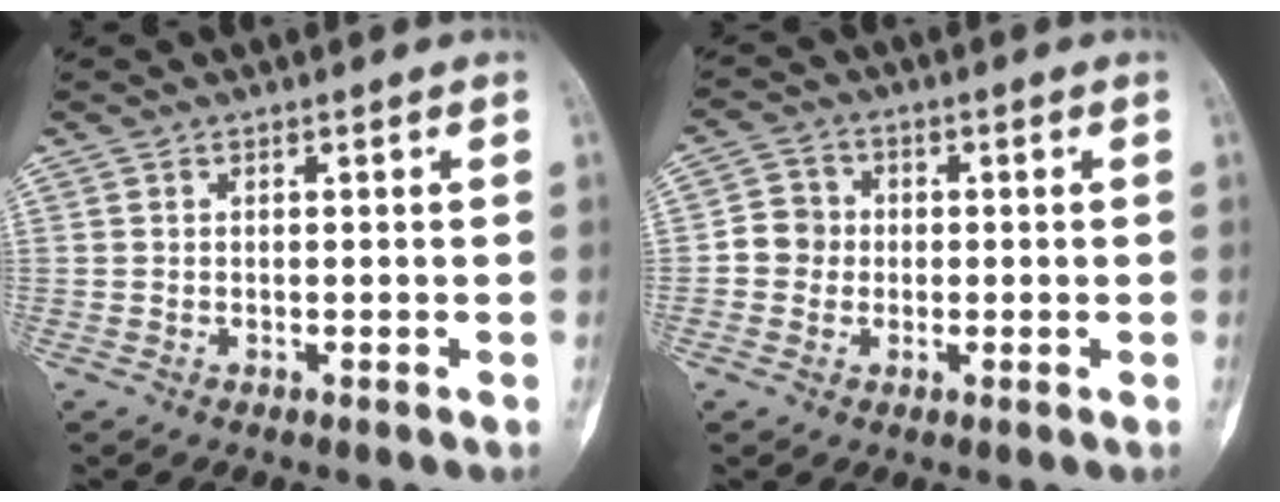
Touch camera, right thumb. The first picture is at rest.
{"total": 4.9, "force": [-0.4, 4.7, 1.4], "torque": [0.000, 0.010, -0.015]}